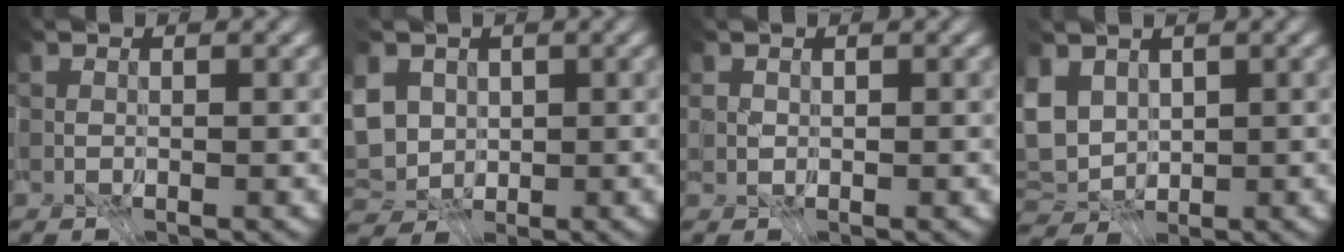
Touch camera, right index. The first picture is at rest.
{"total": 3.3, "force": [-0.4, 2.2, 2.3], "torque": [-0.047, -0.002, -0.005]}
{"total": 1.0, "force": [0.5, 0.8, 0.2], "torque": [-0.010, 0.003, 0.006]}
{"total": 2.7, "force": [-0.1, 1.2, 2.4], "torque": [-0.050, -0.003, -0.001]}